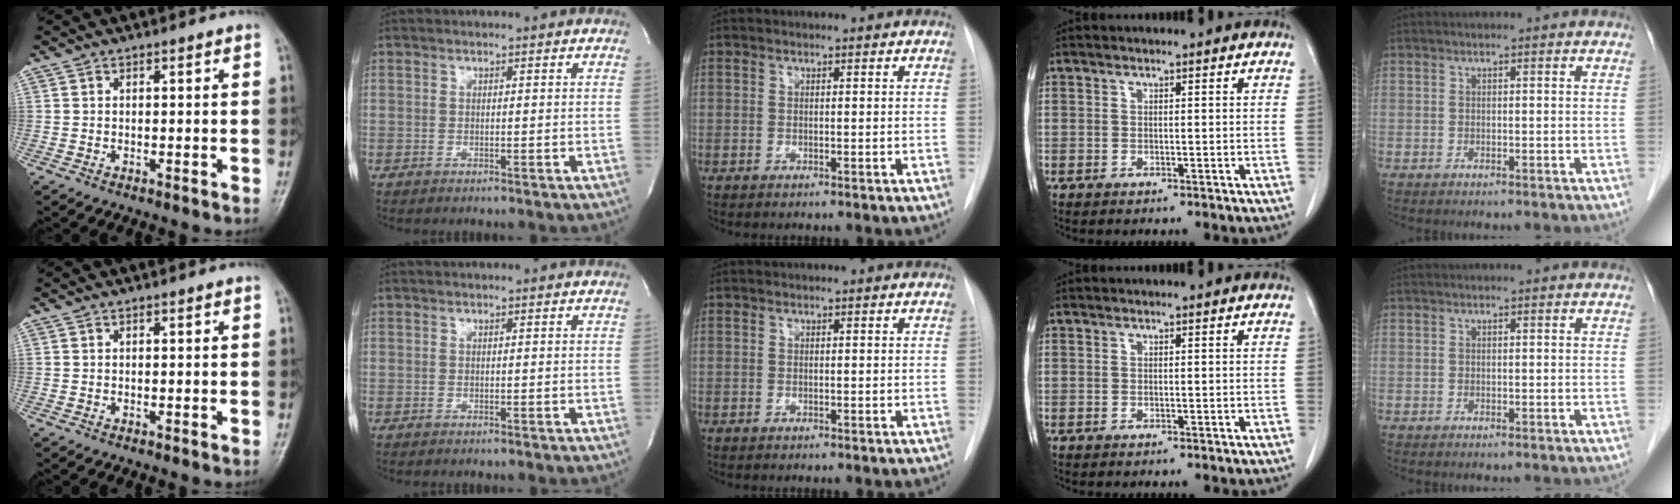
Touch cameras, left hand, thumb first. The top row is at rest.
{}